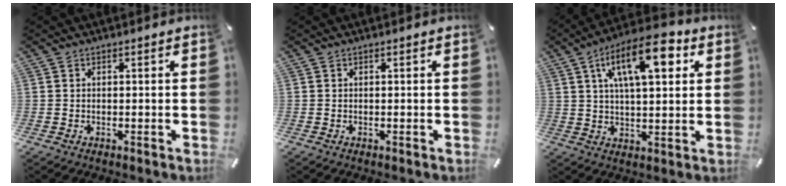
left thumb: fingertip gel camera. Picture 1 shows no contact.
{"total": 0.0}
{"total": 15.5, "force": [6.8, 6.7, 12.2], "torque": [-0.185, -0.017, 0.110]}